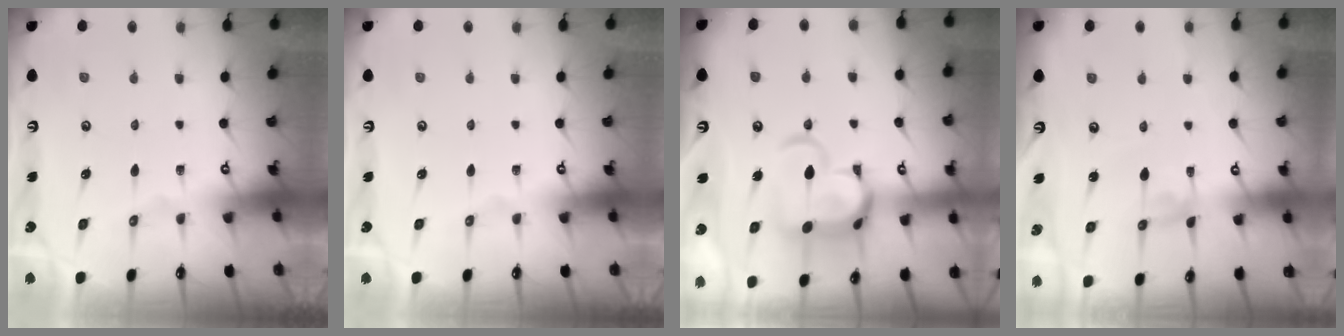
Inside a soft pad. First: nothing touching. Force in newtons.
{"total": 0.0}
{"total": 9.5, "press": 9.4, "slide": 1.2}
{"total": 2.7, "press": 2.7, "slide": 0.1}